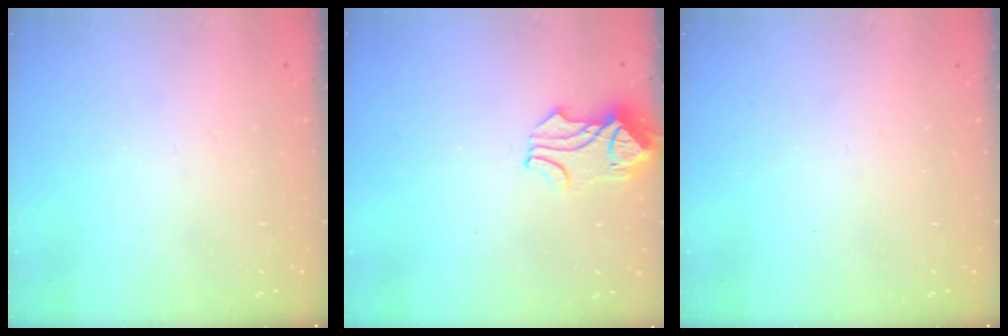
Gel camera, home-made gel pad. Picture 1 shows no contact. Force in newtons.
{"total": 2.1, "press": 2.0, "slide": 0.6}
{"total": 0.0}